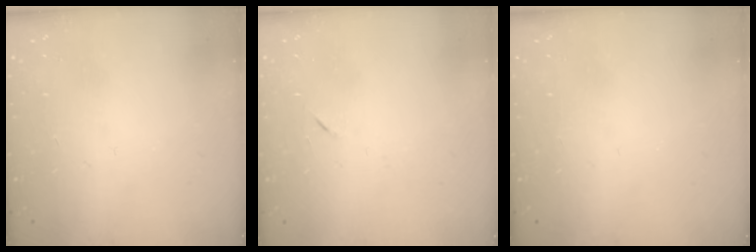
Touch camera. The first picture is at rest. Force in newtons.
{"total": 3.8, "press": 3.7, "slide": 1.1}
{"total": 0.0}